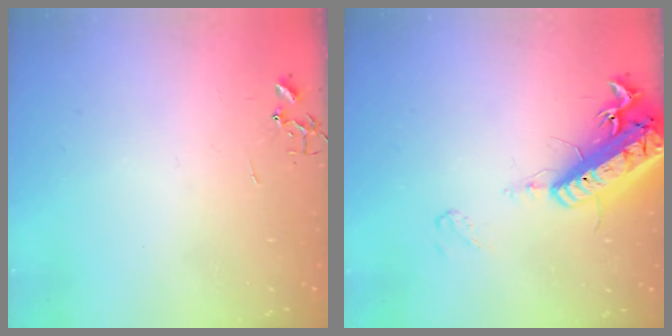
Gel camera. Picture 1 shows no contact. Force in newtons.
{"total": 18.9, "press": 18.5, "slide": 3.7}